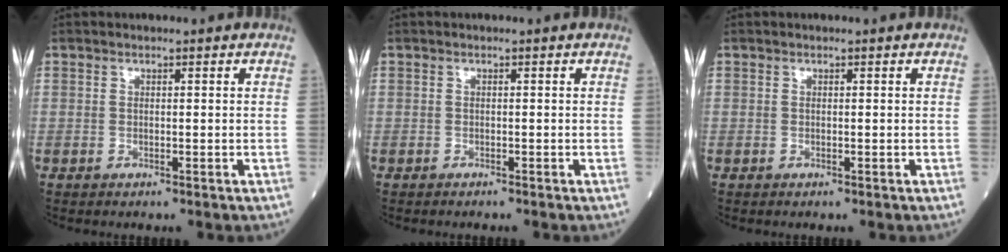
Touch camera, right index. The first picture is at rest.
{"total": 0.5, "force": [-0.5, 0.1, 0.0], "torque": [-0.004, -0.001, -0.012]}
{"total": 0.0}